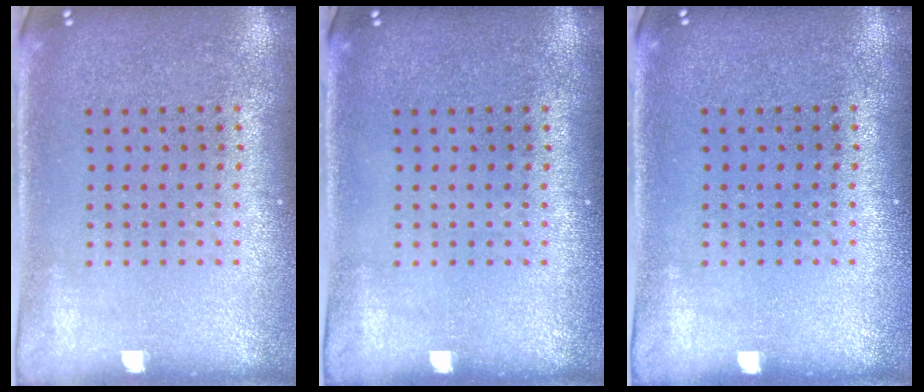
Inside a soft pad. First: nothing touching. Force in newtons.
{"total": 0.0}
{"total": 0.0}